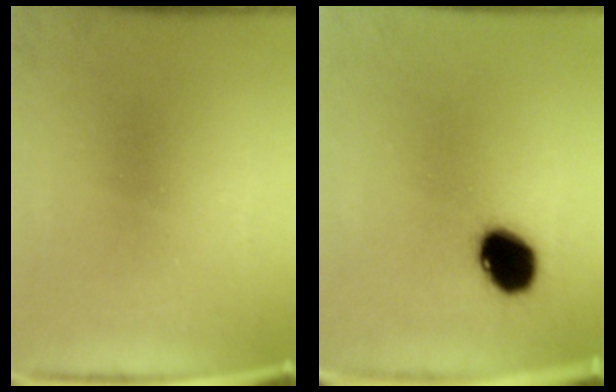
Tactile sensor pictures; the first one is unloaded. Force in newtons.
{"total": 9.0}